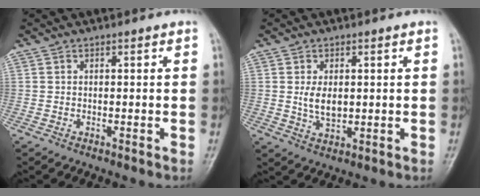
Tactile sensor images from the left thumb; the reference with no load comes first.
{"total": 5.3, "force": [0.5, 3.2, 4.2], "torque": [-0.069, -0.006, 0.015]}